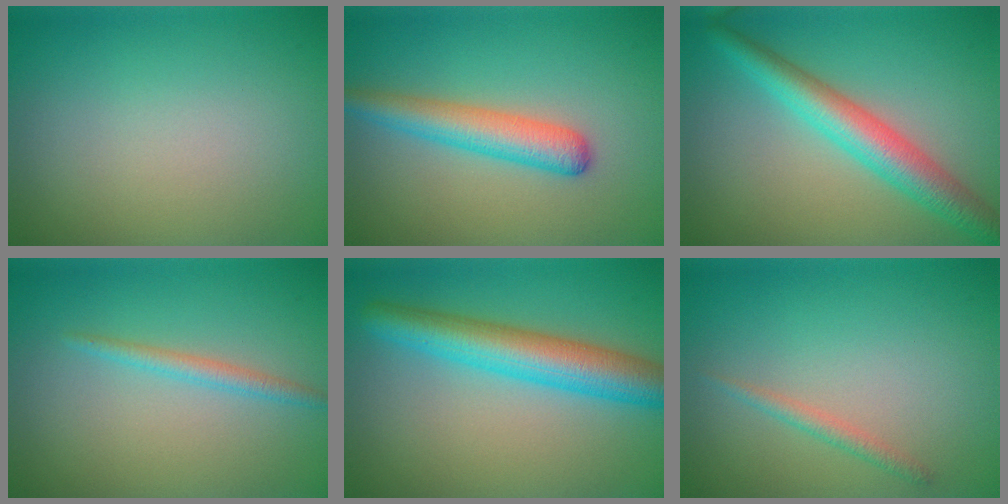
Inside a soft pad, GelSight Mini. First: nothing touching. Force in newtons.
{"total": 3.9, "press": 3.9, "slide": 0.1}
{"total": 5.1, "press": 5.1, "slide": 0.2}
{"total": 1.6, "press": 1.6, "slide": 0.1}
{"total": 6.5, "press": 6.5, "slide": 0.3}
{"total": 1.2, "press": 1.1, "slide": 0.0}